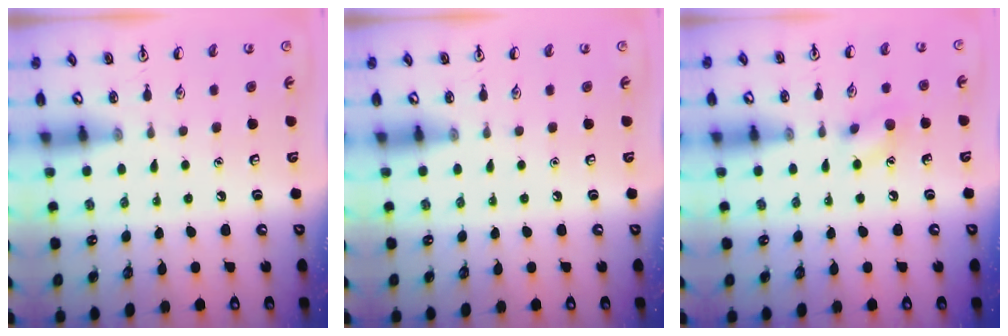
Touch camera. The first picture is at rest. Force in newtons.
{"total": 0.0}
{"total": 7.4, "press": 7.2, "slide": 1.5}